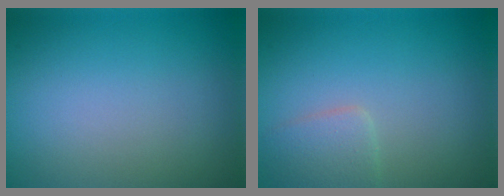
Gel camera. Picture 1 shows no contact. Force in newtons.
{"total": 2.1, "press": 2.1, "slide": 0.1}